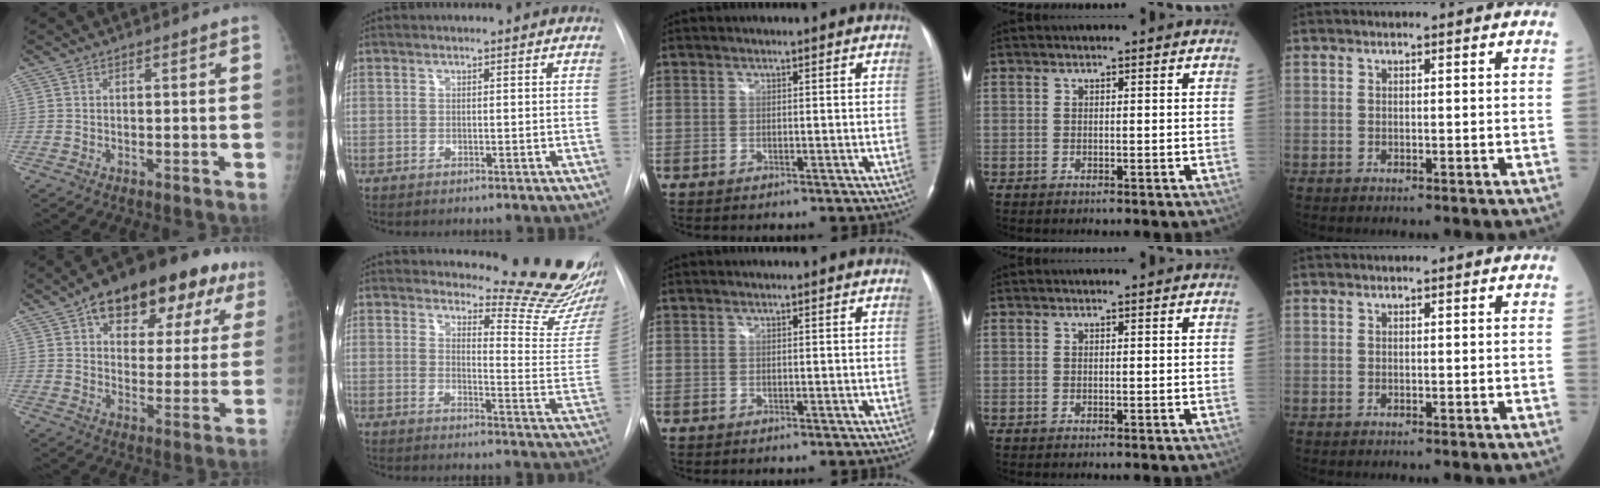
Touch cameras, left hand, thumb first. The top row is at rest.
{"thumb": {"total": 21.5, "force": [11.0, 11.0, 14.9], "torque": [-0.174, 0.008, 0.158]}, "index": {"total": 15.2, "force": [14.5, 0.2, 4.2], "torque": [-0.049, -0.138, 0.158]}}